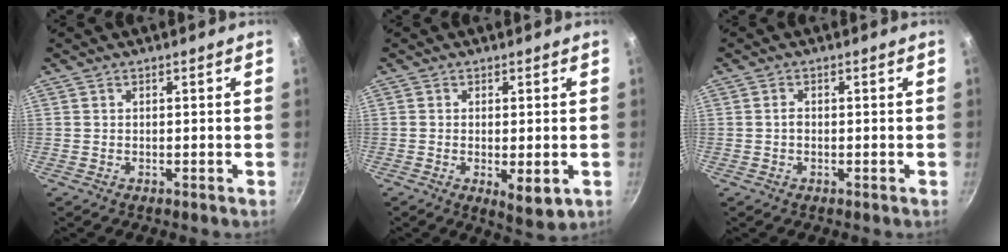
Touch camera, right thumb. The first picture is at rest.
{"total": 5.7, "force": [-1.3, 1.9, 5.2], "torque": [-0.081, -0.014, -0.013]}
{"total": 1.1, "force": [-0.2, 0.8, 0.7], "torque": [-0.013, 0.004, -0.003]}